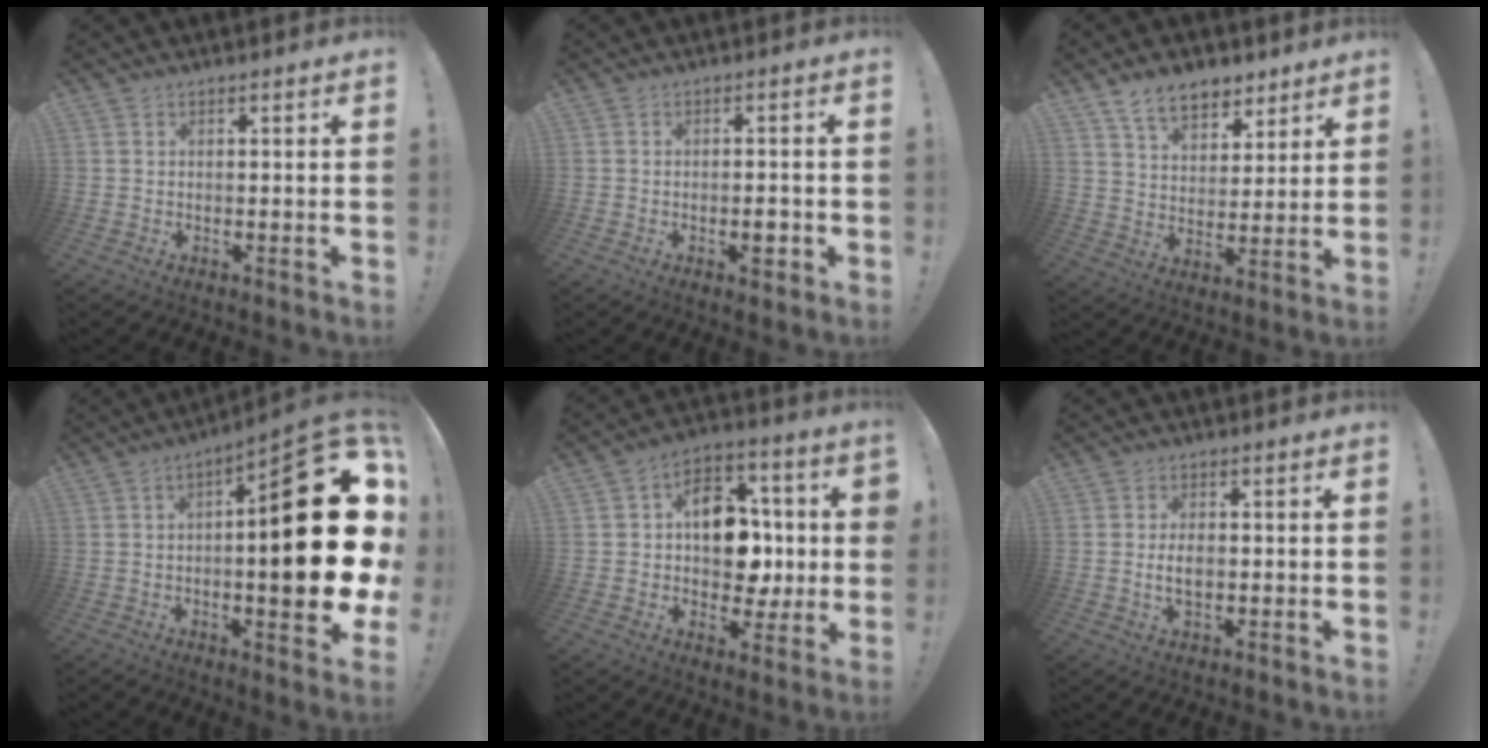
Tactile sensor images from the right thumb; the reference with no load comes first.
{"total": 3.5, "force": [-1.5, 1.3, 2.8], "torque": [-0.033, 0.006, -0.027]}
{"total": 11.1, "force": [7.6, 6.6, 4.8], "torque": [-0.069, -0.045, 0.145]}
{"total": 27.6, "force": [0.5, 6.9, 26.7], "torque": [-0.357, -0.012, 0.011]}
{"total": 15.5, "force": [0.4, 11.3, 10.5], "torque": [-0.158, 0.019, 0.020]}
{"total": 4.8, "force": [-0.6, 2.6, 3.9], "torque": [-0.076, 0.002, -0.015]}